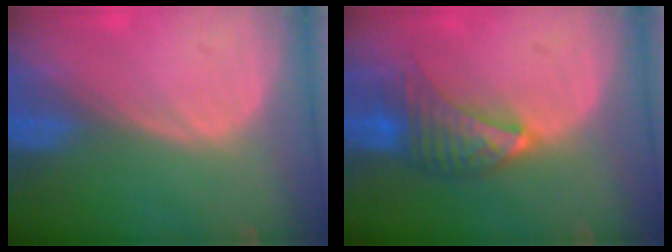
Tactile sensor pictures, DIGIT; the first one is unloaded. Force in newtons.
{"total": 6.8, "press": 6.4, "slide": 2.3}